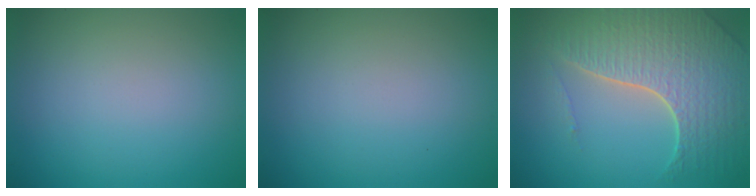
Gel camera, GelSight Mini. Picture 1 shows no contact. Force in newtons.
{"total": 0.0}
{"total": 7.1, "press": 5.2, "slide": 4.8}